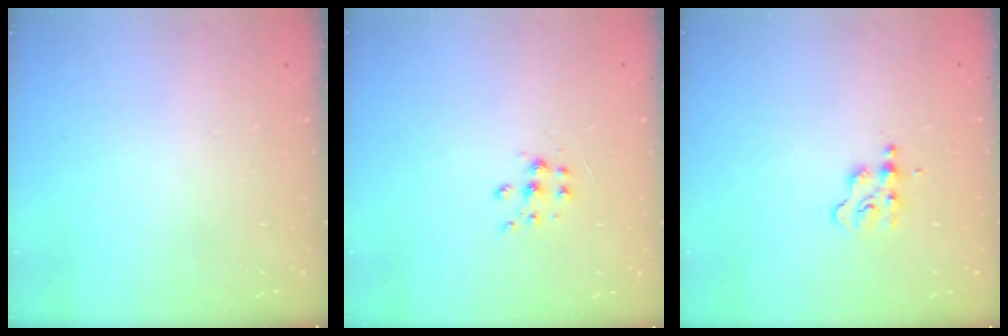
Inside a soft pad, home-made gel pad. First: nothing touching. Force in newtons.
{"total": 7.1, "press": 7.1, "slide": 0.5}
{"total": 2.7, "press": 2.7, "slide": 0.3}